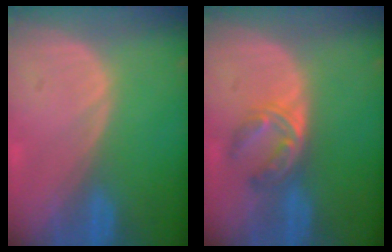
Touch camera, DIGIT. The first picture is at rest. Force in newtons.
{"total": 5.7, "press": 4.7, "slide": 3.2}